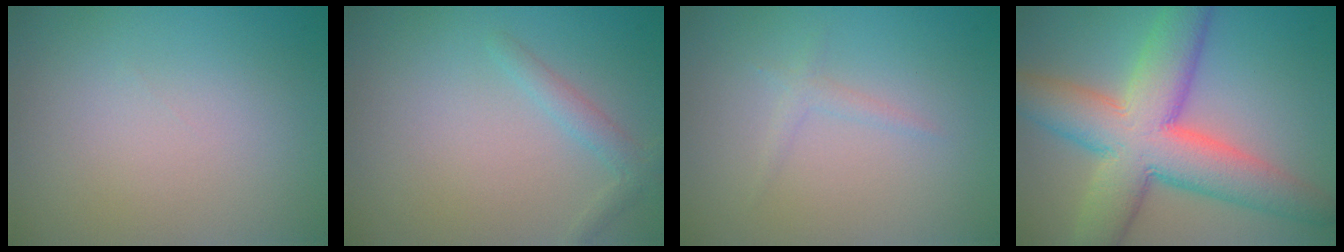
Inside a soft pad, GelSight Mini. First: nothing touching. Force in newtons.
{"total": 1.6, "press": 1.6, "slide": 0.1}
{"total": 0.9, "press": 0.9, "slide": 0.1}
{"total": 10.9, "press": 10.9, "slide": 0.4}